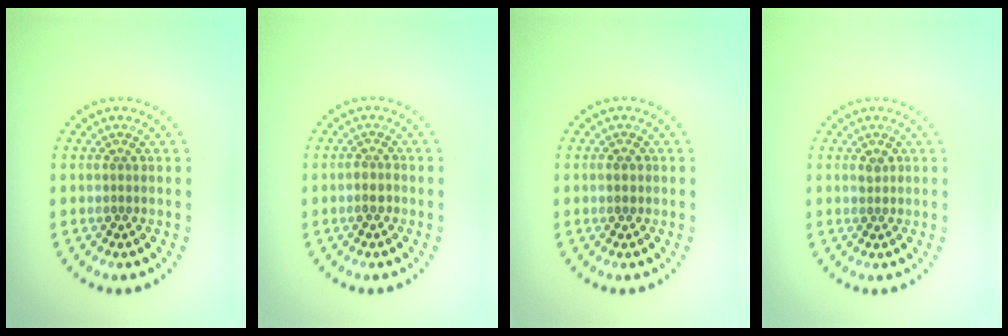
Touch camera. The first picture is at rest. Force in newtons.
{"total": 1.4, "press": 1.2, "slide": 0.7}
{"total": 1.1, "press": 1.1, "slide": 0.2}
{"total": 0.9, "press": 0.9, "slide": 0.1}